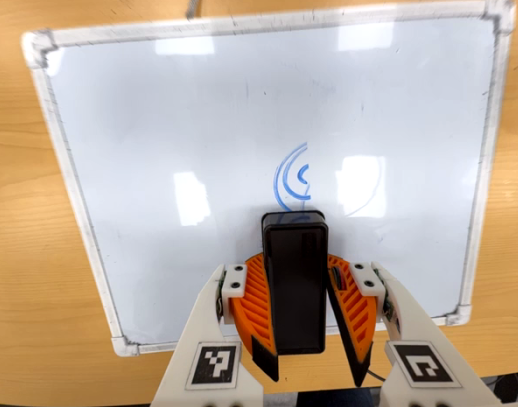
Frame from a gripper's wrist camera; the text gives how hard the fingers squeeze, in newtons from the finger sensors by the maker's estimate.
{"total": 9.4, "left": 9.6, "right": 9.2}